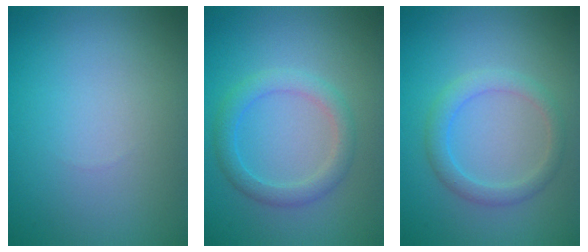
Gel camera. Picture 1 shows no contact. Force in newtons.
{"total": 2.6, "press": 2.6, "slide": 0.1}
{"total": 2.4, "press": 2.4, "slide": 0.1}